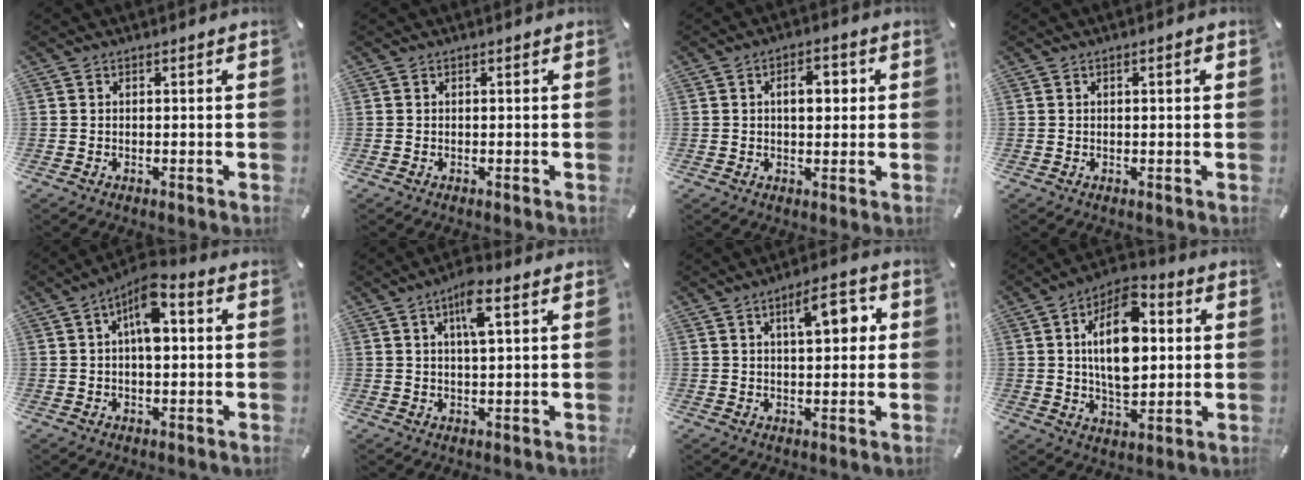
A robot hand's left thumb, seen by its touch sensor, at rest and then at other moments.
{"total": 0.0}
{"total": 5.9, "force": [1.0, 3.5, 4.6], "torque": [-0.062, 0.001, 0.006]}
{"total": 1.1, "force": [0.2, 0.3, 1.1], "torque": [-0.020, 0.004, 0.003]}
{"total": 8.3, "force": [1.7, 4.0, 7.1], "torque": [-0.108, 0.005, 0.026]}
{"total": 6.8, "force": [2.9, 1.6, 5.9], "torque": [-0.106, 0.002, 0.044]}
{"total": 8.5, "force": [2.9, 3.6, 7.1], "torque": [-0.103, -0.003, 0.040]}
{"total": 16.0, "force": [2.7, 9.6, 12.5], "torque": [-0.228, -0.001, 0.040]}